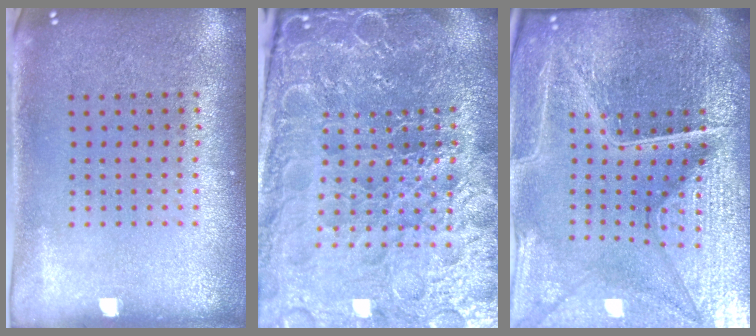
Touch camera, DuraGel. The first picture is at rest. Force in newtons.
{"total": 5.5, "press": 5.1, "slide": 2.2}
{"total": 7.0, "press": 6.1, "slide": 3.3}